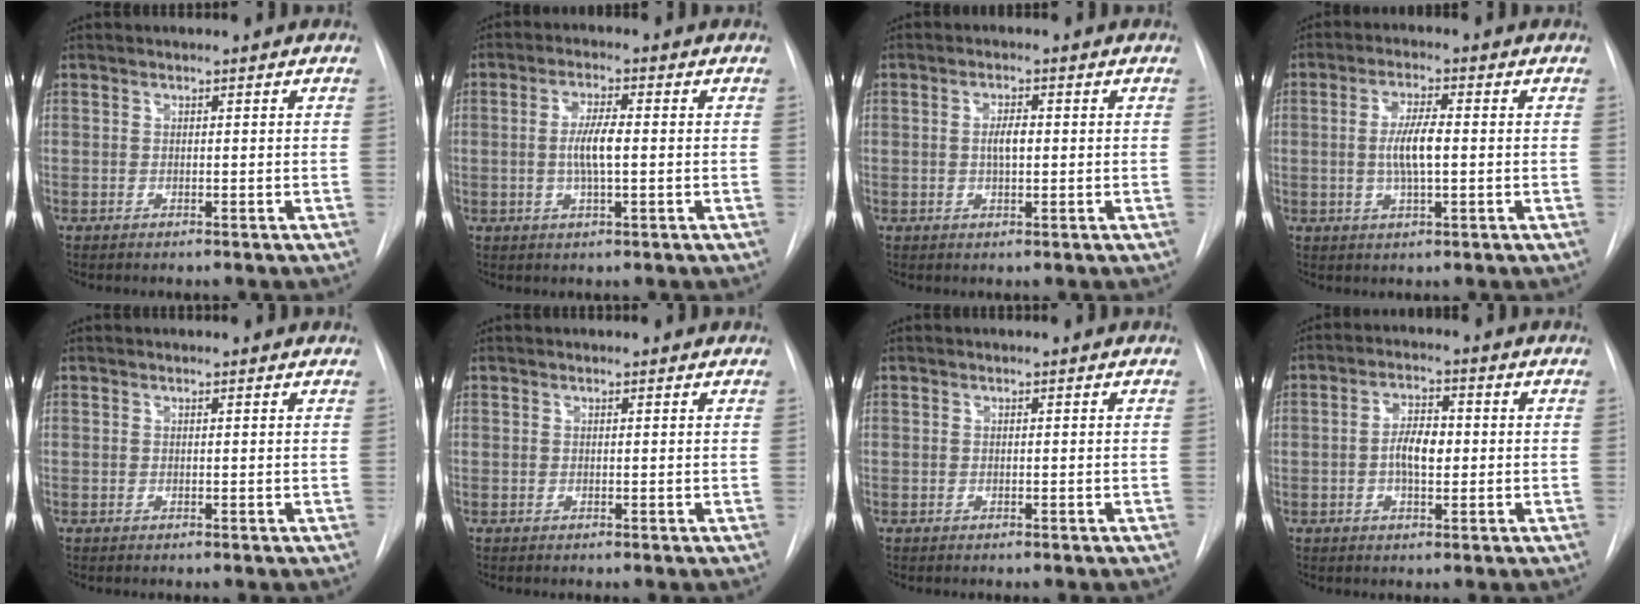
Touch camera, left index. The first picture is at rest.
{"total": 4.8, "force": [-0.2, 0.8, 4.8], "torque": [-0.097, 0.000, -0.005]}
{"total": 2.6, "force": [0.1, 0.8, 2.4], "torque": [-0.046, 0.001, 0.002]}
{"total": 5.5, "force": [-0.1, 1.0, 5.4], "torque": [-0.111, 0.001, -0.004]}
{"total": 1.0, "force": [1.0, 0.3, 0.1], "torque": [-0.010, 0.005, 0.009]}
{"total": 1.2, "force": [1.0, 0.5, 0.3], "torque": [-0.009, 0.004, 0.008]}
{"total": 0.0}
{"total": 4.9, "force": [-0.3, 2.1, 4.4], "torque": [-0.086, 0.008, -0.007]}